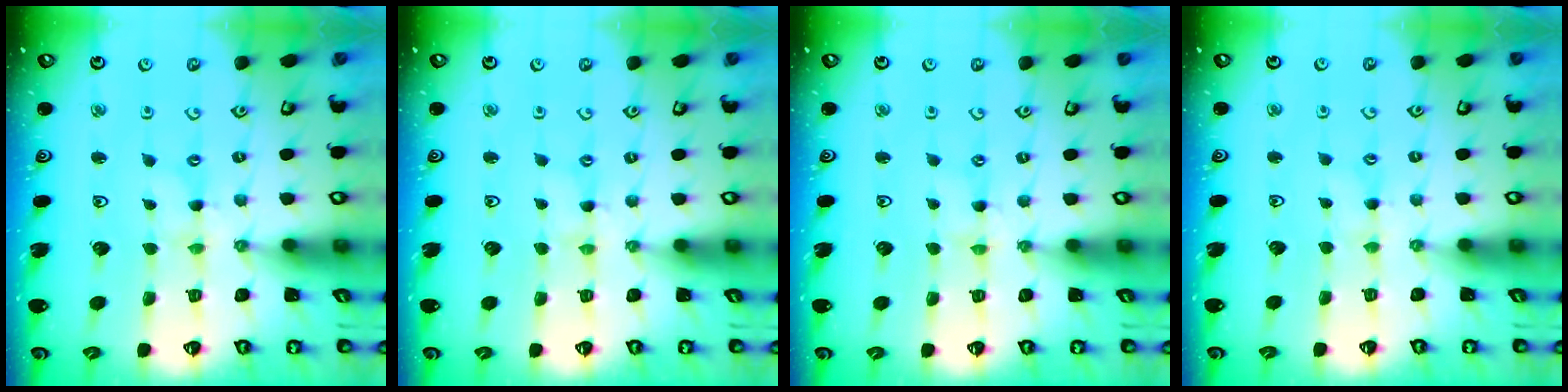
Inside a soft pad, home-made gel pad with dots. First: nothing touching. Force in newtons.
{"total": 0.6, "press": 0.6, "slide": 0.1}
{"total": 0.0}
{"total": 1.3, "press": 1.3, "slide": 0.3}